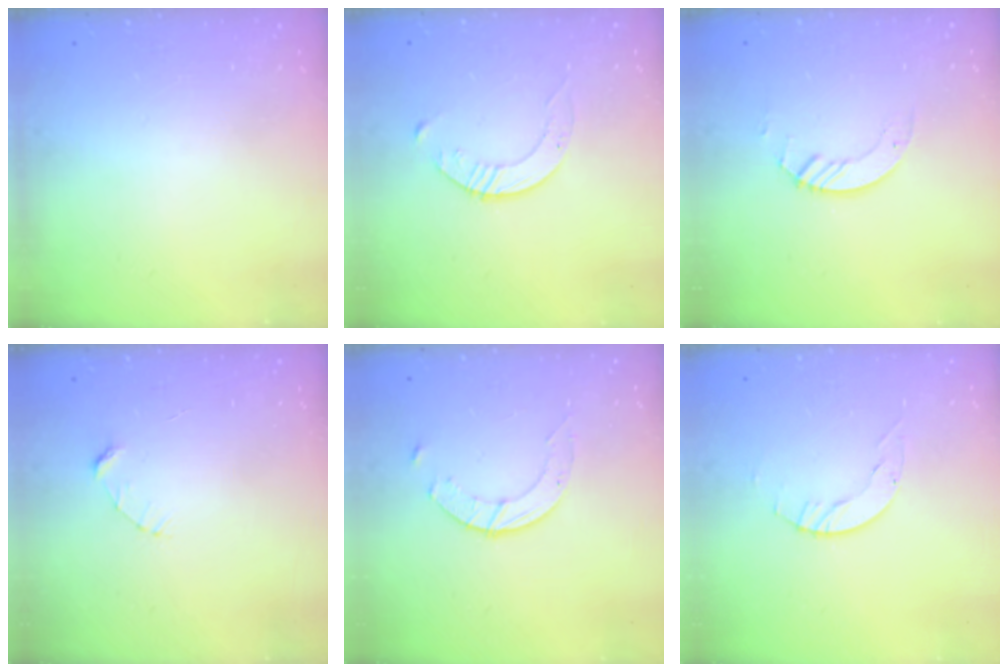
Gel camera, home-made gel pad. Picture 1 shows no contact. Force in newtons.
{"total": 3.1, "press": 3.1, "slide": 0.4}
{"total": 2.9, "press": 2.9, "slide": 0.3}
{"total": 2.7, "press": 2.7, "slide": 0.3}
{"total": 5.1, "press": 5.1, "slide": 0.6}
{"total": 3.1, "press": 3.1, "slide": 0.4}